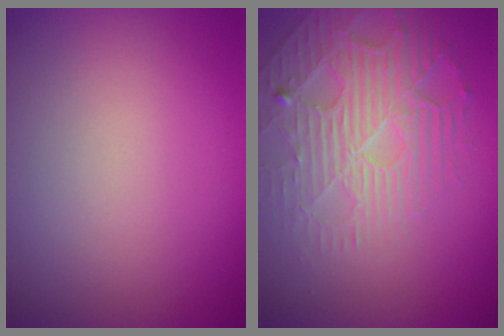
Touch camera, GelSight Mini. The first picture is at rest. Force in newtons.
{"total": 4.2, "press": 3.8, "slide": 1.6}